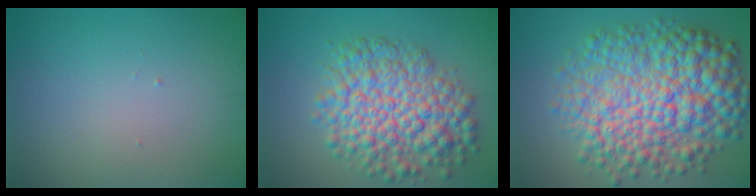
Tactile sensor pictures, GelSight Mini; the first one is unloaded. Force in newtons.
{"total": 8.0, "press": 8.0, "slide": 0.2}
{"total": 11.2, "press": 11.2, "slide": 0.2}